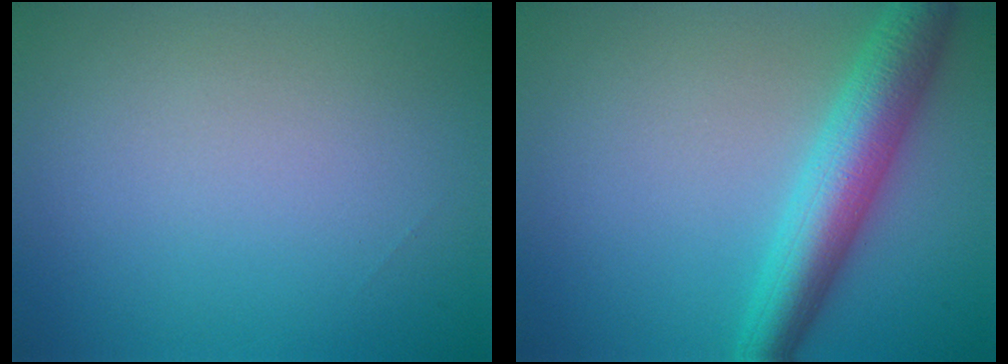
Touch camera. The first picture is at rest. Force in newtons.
{"total": 5.9, "press": 5.9, "slide": 0.2}